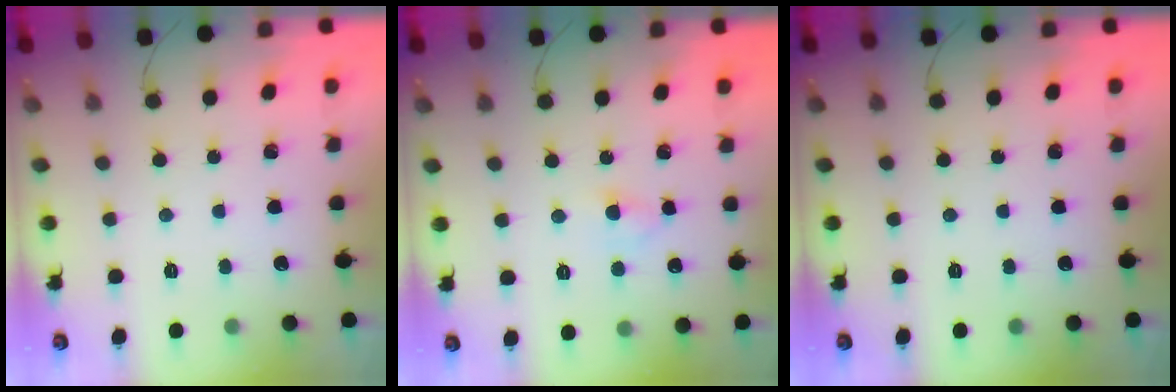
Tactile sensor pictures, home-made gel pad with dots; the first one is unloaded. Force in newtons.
{"total": 3.0, "press": 2.8, "slide": 1.0}
{"total": 0.0}